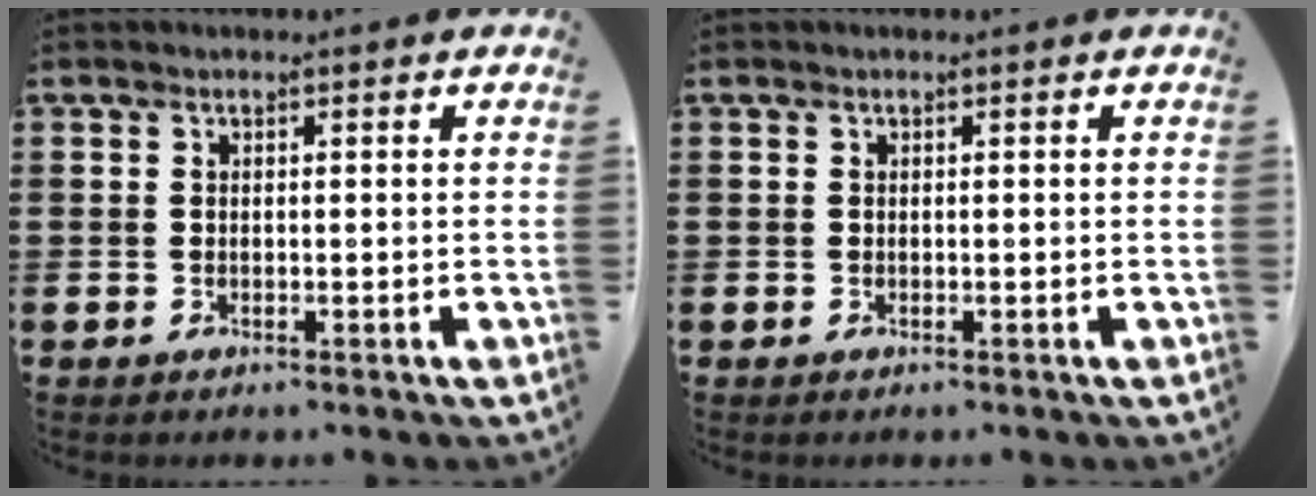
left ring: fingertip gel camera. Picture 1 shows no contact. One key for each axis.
{"total": 0.0}